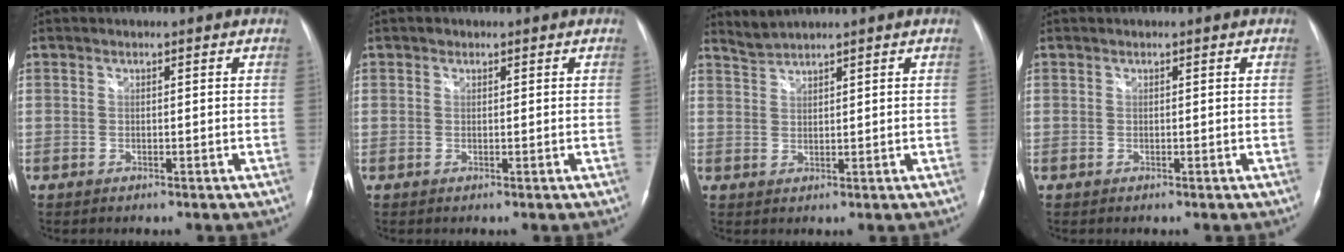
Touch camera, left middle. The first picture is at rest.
{"total": 0.5, "force": [0.4, 0.4, 0.1], "torque": [-0.002, 0.000, 0.004]}
{"total": 2.3, "force": [2.2, -0.6, -0.2], "torque": [-0.002, 0.001, 0.052]}
{"total": 0.0}